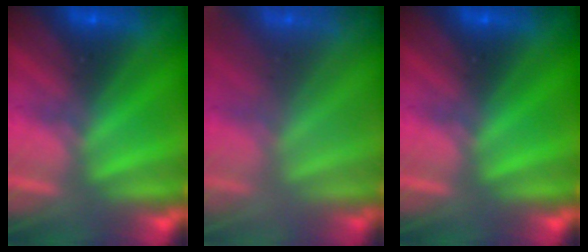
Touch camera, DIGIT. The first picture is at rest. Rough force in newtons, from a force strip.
{"total": 2.0}
{"total": 0.0}